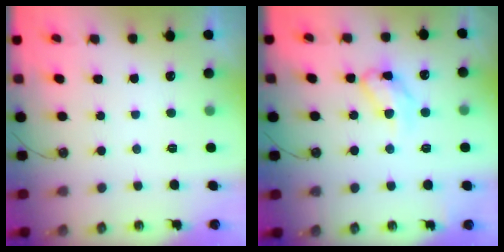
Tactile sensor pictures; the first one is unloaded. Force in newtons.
{"total": 11.4, "press": 11.3, "slide": 1.1}